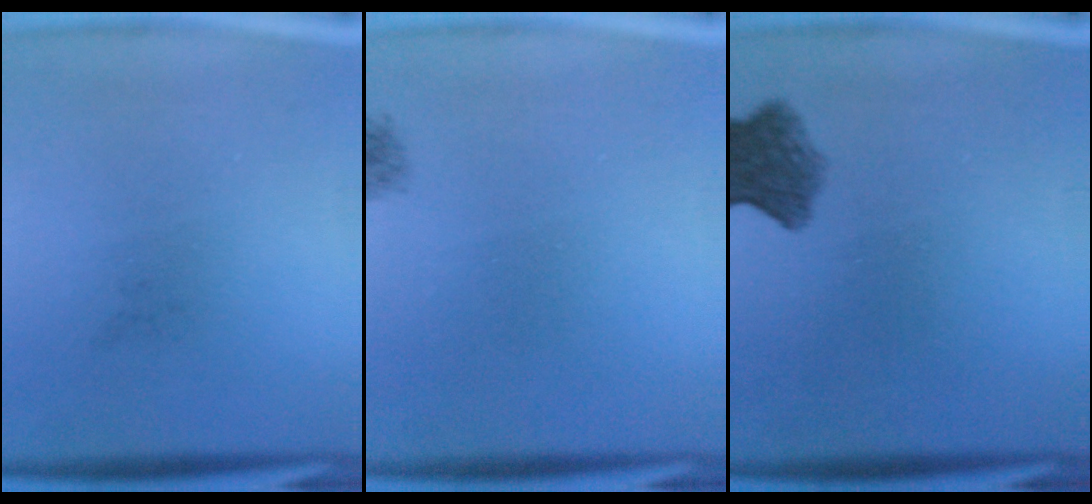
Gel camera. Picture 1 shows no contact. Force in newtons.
{"total": 1.1}
{"total": 6.7}